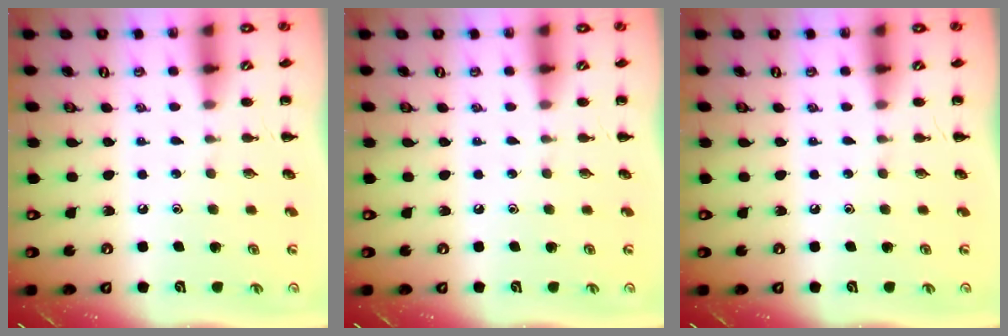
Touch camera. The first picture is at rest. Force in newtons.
{"total": 0.0}
{"total": 0.0}